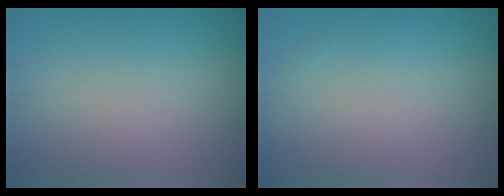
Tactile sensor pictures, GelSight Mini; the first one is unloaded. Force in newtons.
{"total": 0.0}